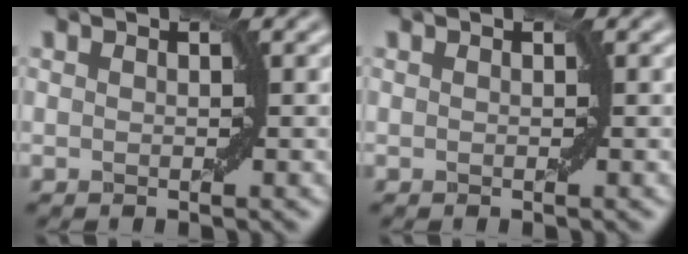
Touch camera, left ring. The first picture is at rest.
{"total": 0.0}